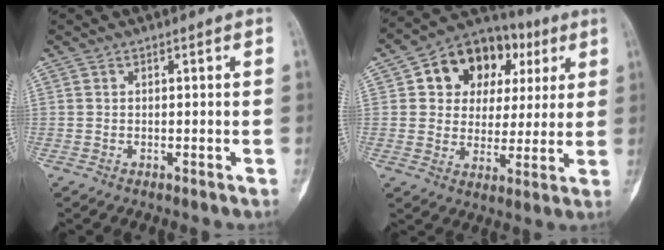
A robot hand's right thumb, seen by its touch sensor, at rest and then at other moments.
{"total": 16.6, "force": [5.7, 12.5, 9.3], "torque": [-0.085, 0.014, 0.088]}